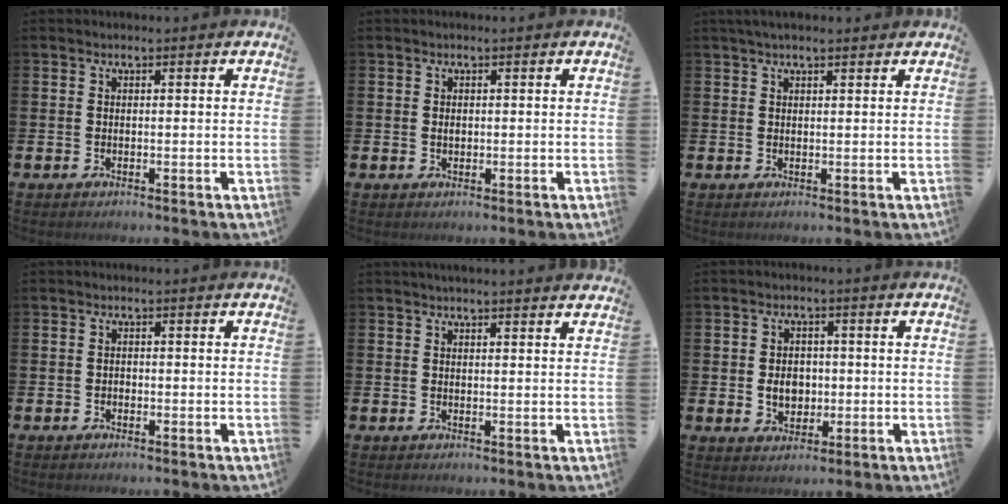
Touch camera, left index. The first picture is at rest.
{"total": 0.7, "force": [0.1, 0.5, 0.5], "torque": [-0.011, 0.004, 0.002]}
{"total": 1.9, "force": [1.6, 0.4, 1.0], "torque": [-0.020, 0.006, 0.028]}
{"total": 0.6, "force": [-0.4, 0.5, 0.1], "torque": [-0.011, 0.007, -0.007]}
{"total": 2.0, "force": [1.9, -0.2, 0.3], "torque": [-0.005, -0.008, 0.035]}
{"total": 3.7, "force": [0.0, 2.9, 2.3], "torque": [-0.035, 0.004, -0.008]}